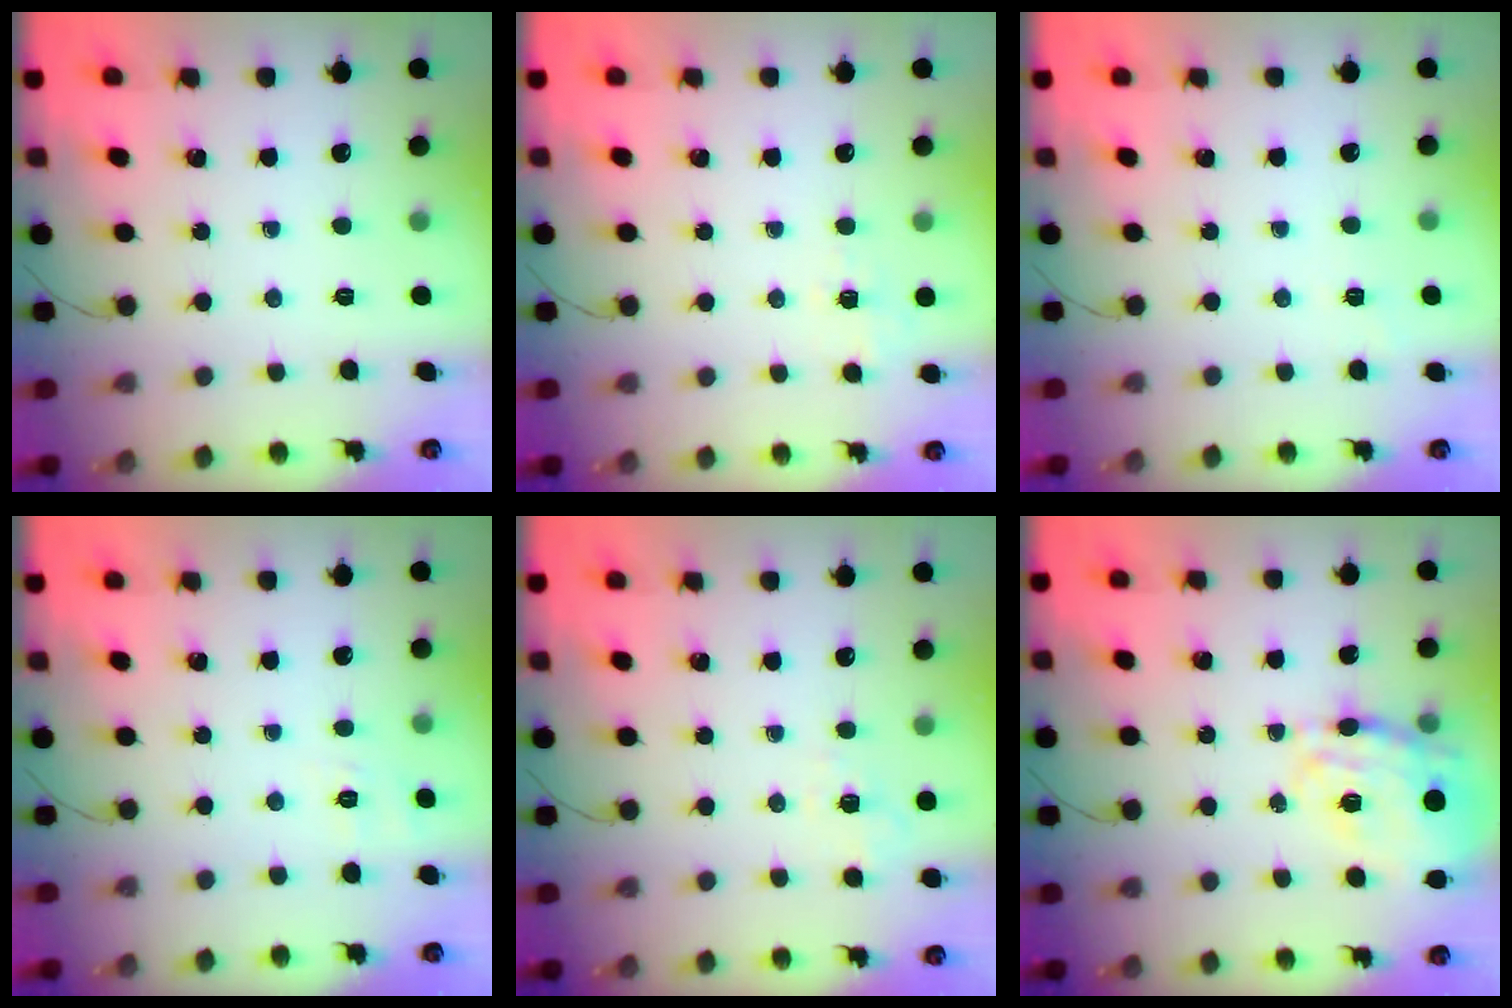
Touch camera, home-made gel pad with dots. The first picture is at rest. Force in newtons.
{"total": 1.9, "press": 0.8, "slide": 1.7}
{"total": 1.3, "press": 0.2, "slide": 1.3}
{"total": 1.9, "press": 0.3, "slide": 1.9}
{"total": 2.4, "press": 1.7, "slide": 1.7}
{"total": 21.4, "press": 21.1, "slide": 3.6}